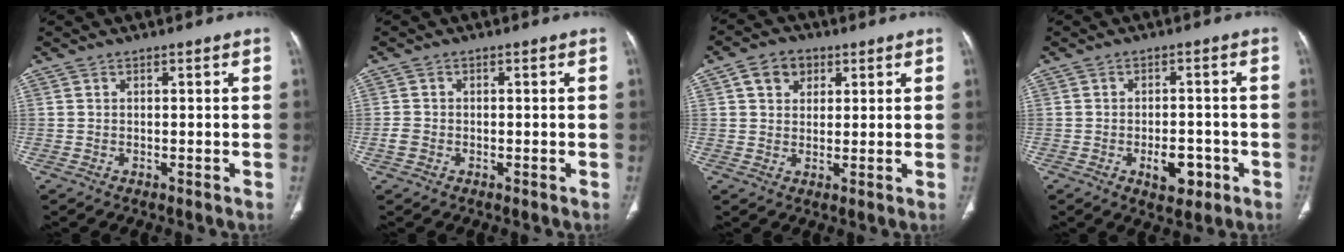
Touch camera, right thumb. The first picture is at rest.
{"total": 1.9, "force": [-0.7, 1.4, 1.0], "torque": [-0.022, 0.003, -0.016]}
{"total": 5.7, "force": [2.3, 4.4, 2.7], "torque": [-0.021, -0.002, 0.036]}
{"total": 5.9, "force": [-2.4, 3.3, 4.2], "torque": [-0.043, 0.010, -0.029]}